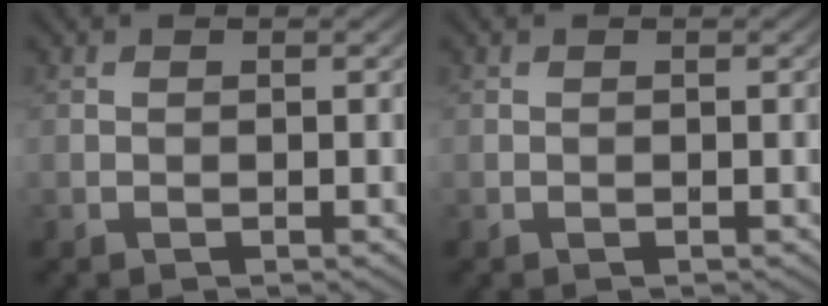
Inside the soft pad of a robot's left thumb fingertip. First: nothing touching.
{"total": 0.0}